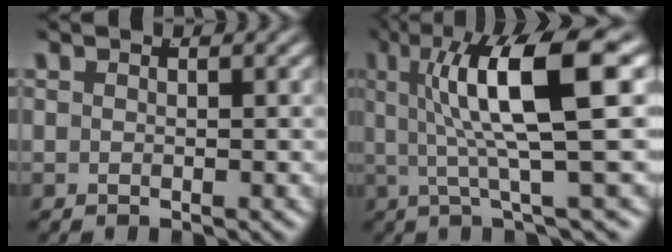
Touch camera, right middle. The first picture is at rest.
{"total": 9.4, "force": [2.4, 1.7, 8.9], "torque": [-0.136, 0.012, 0.035]}